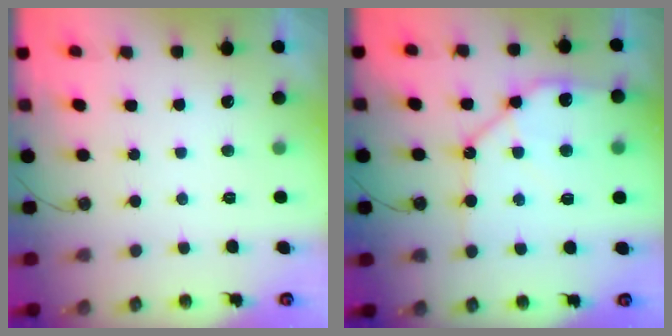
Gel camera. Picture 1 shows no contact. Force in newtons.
{"total": 12.9, "press": 12.7, "slide": 1.7}